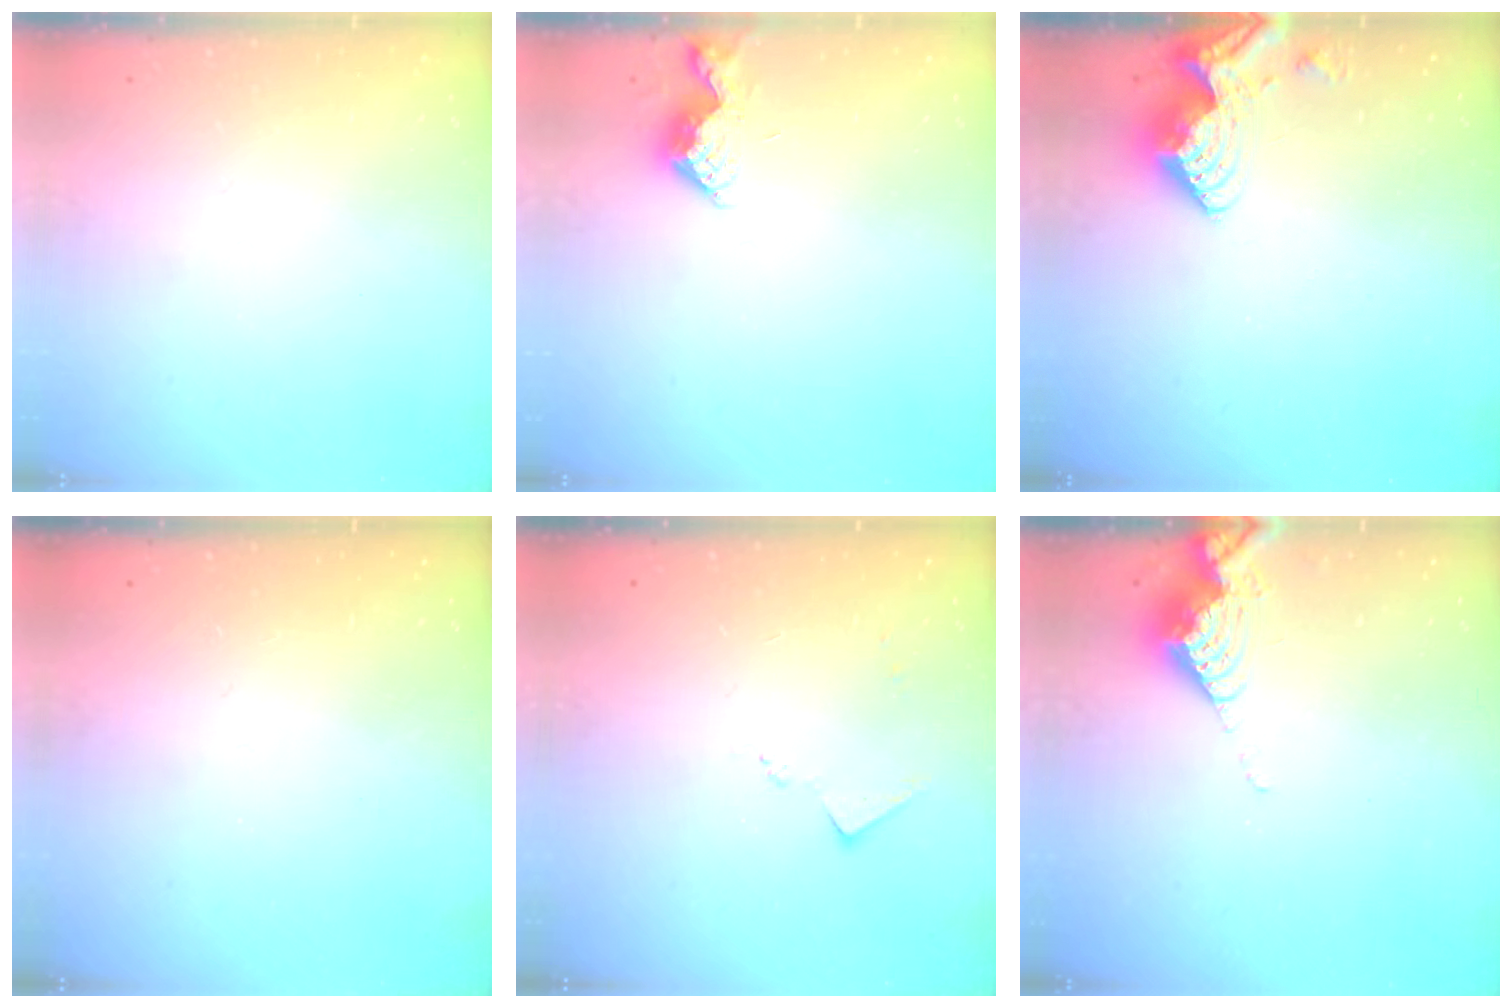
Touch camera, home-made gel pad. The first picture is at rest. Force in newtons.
{"total": 7.0, "press": 6.9, "slide": 0.8}
{"total": 9.1, "press": 9.0, "slide": 1.0}
{"total": 1.3, "press": 1.2, "slide": 0.2}
{"total": 5.7, "press": 5.7, "slide": 0.7}
{"total": 7.9, "press": 7.8, "slide": 0.8}